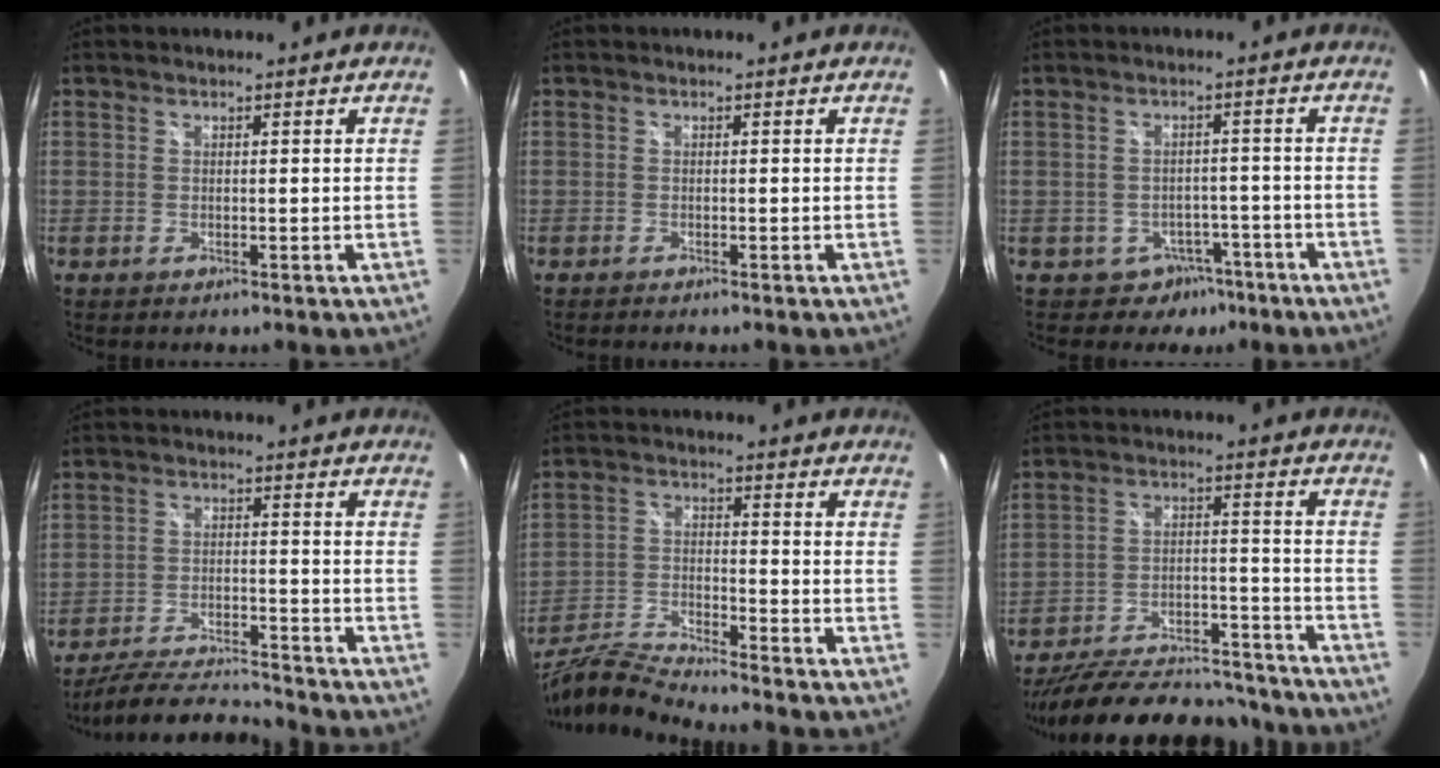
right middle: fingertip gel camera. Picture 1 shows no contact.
{"total": 0.9, "force": [-0.8, 0.1, 0.3], "torque": [-0.006, -0.007, -0.015]}
{"total": 5.4, "force": [-3.6, 4.0, -0.3], "torque": [0.007, 0.032, -0.044]}
{"total": 11.9, "force": [-11.1, 1.4, 4.0], "torque": [-0.101, -0.008, -0.186]}
{"total": 9.5, "force": [-8.7, -0.8, 3.6], "torque": [-0.076, -0.011, -0.172]}
{"total": 26.8, "force": [-23.1, 8.4, 10.8], "torque": [-0.198, 0.002, -0.306]}